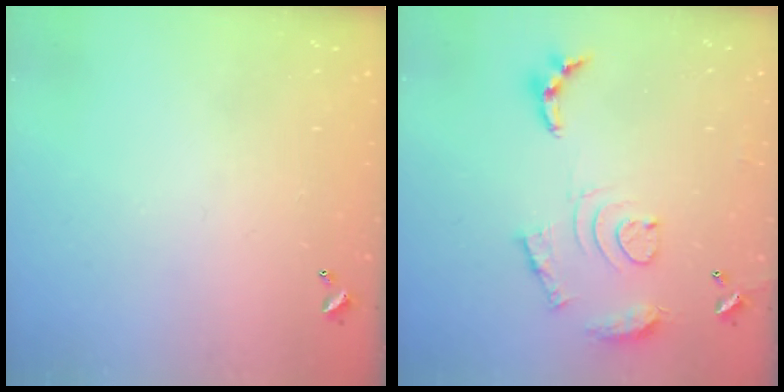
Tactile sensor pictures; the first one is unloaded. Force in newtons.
{"total": 13.0, "press": 12.9, "slide": 1.1}